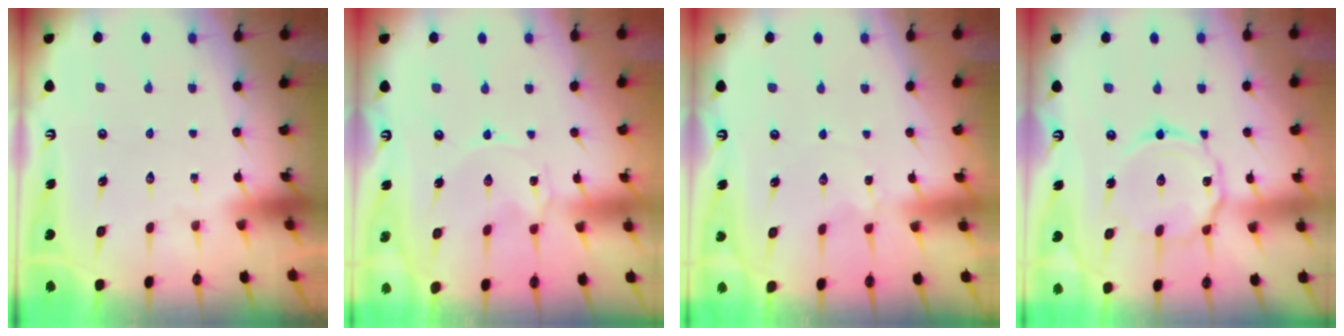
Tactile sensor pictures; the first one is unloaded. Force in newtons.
{"total": 0.0}
{"total": 2.2, "press": 2.2, "slide": 0.4}
{"total": 10.2, "press": 10.2, "slide": 0.6}